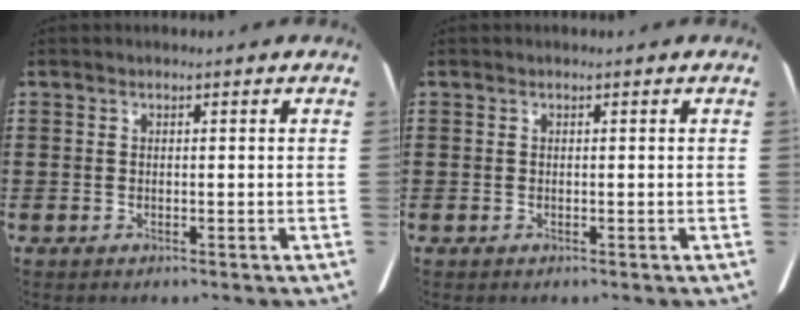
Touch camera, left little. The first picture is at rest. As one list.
[{"total": 0.0}]